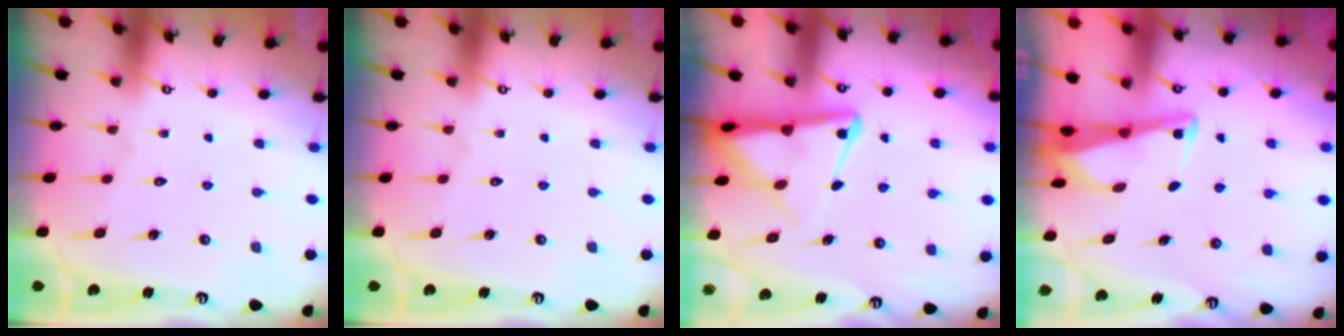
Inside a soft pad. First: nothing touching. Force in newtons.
{"total": 0.0}
{"total": 8.3, "press": 8.3, "slide": 0.9}
{"total": 3.0, "press": 3.0, "slide": 0.3}